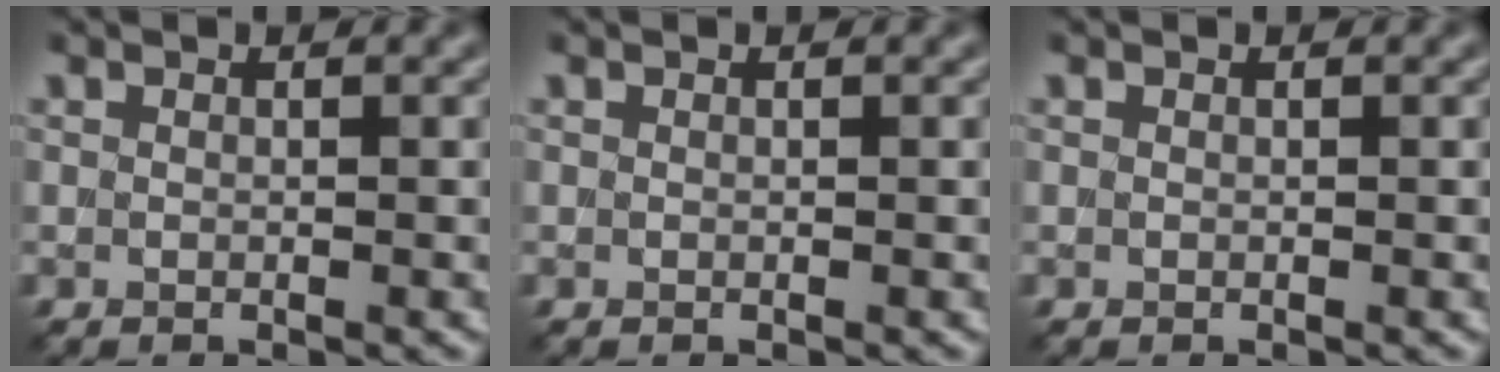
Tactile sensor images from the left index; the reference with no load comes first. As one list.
[{"total": 0.0}, {"total": 0.0}]